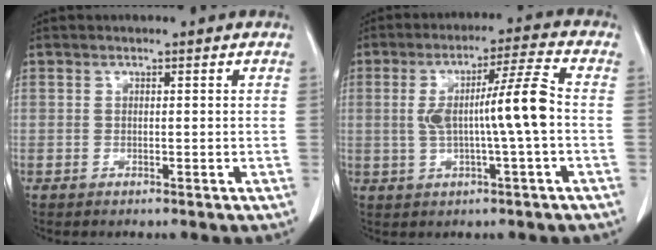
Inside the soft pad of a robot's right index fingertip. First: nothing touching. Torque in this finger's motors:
{"motor_torque": [0.89, -0.16, 0.42, 0.14]}